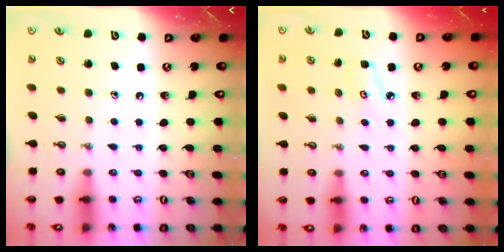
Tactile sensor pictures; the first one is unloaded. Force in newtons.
{"total": 5.1, "press": 5.0, "slide": 0.6}